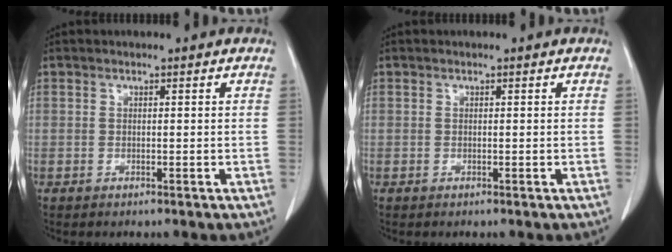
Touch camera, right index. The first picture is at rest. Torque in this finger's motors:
{"motor_torque": [0.00, -0.01, 0.00, 0.00]}